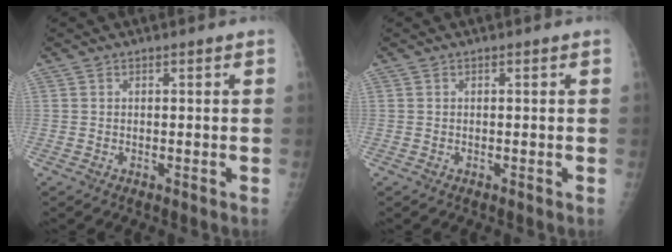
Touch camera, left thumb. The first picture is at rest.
{"total": 0.0}